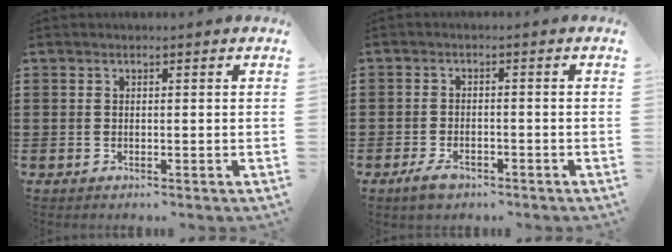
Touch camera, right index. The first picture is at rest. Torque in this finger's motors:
{"motor_torque": [-0.11, 1.33, 0.13, 0.03]}